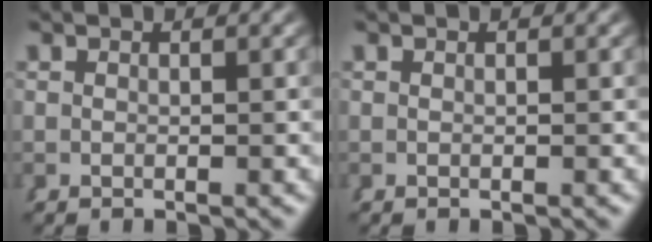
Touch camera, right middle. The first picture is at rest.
{"total": 0.0}